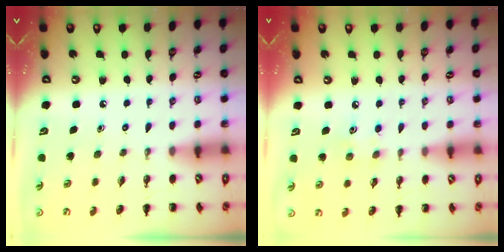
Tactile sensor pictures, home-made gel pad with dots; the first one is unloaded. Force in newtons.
{"total": 4.8, "press": 4.6, "slide": 1.3}